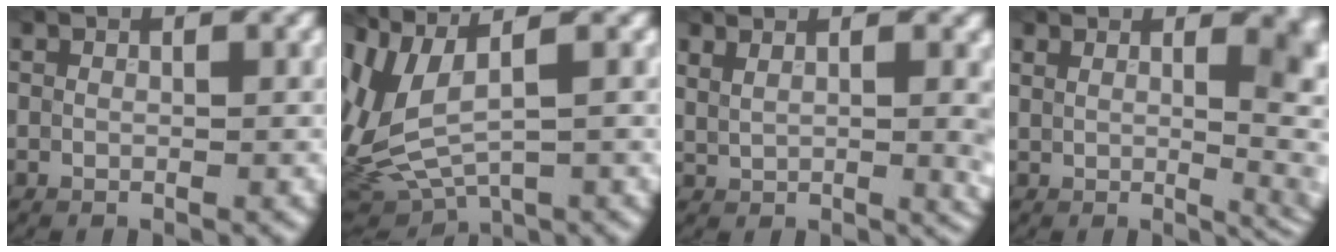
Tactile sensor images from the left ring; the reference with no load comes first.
{"total": 6.5, "force": [1.3, 2.5, 5.9], "torque": [-0.147, 0.000, 0.024]}
{"total": 5.0, "force": [2.0, 2.4, 3.9], "torque": [-0.028, 0.019, 0.022]}
{"total": 8.9, "force": [1.8, 4.4, 7.6], "torque": [-0.036, 0.002, 0.028]}